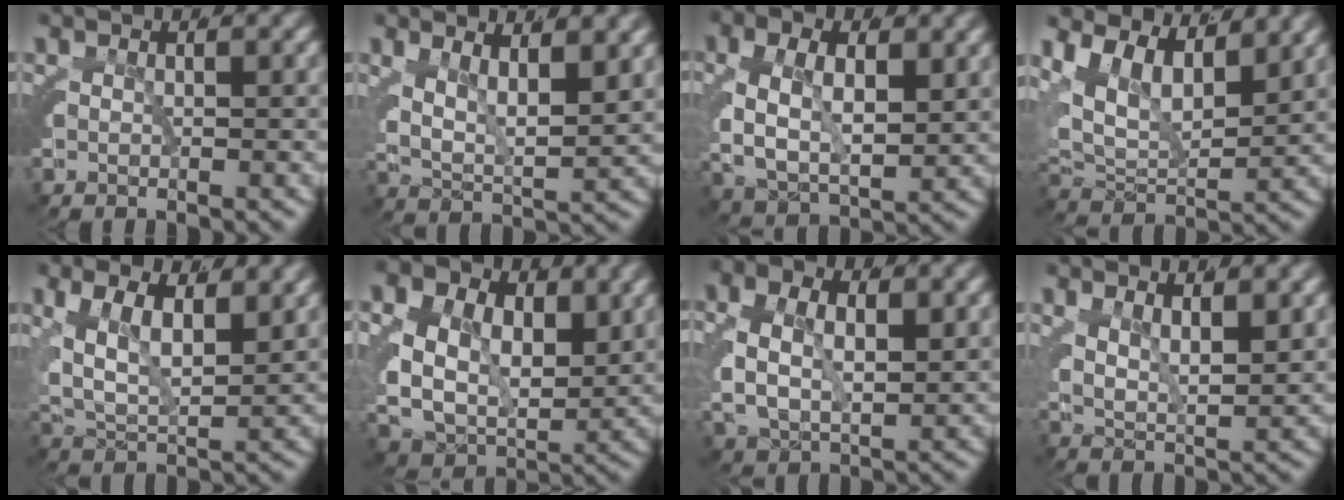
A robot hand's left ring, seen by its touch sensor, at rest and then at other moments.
{"total": 5.9, "force": [2.4, 3.5, 4.1], "torque": [-0.078, -0.005, 0.036]}
{"total": 7.8, "force": [0.5, 5.7, 5.3], "torque": [-0.111, -0.011, 0.011]}
{"total": 10.1, "force": [2.1, 7.6, 6.3], "torque": [-0.127, -0.011, 0.035]}
{"total": 7.6, "force": [1.5, 5.2, 5.4], "torque": [-0.111, -0.013, 0.027]}
{"total": 11.8, "force": [1.4, 9.5, 6.9], "torque": [-0.141, -0.039, 0.022]}
{"total": 6.1, "force": [0.8, 4.4, 4.1], "torque": [-0.095, -0.009, 0.020]}
{"total": 3.9, "force": [2.2, 2.0, 2.5], "torque": [-0.049, -0.005, 0.038]}